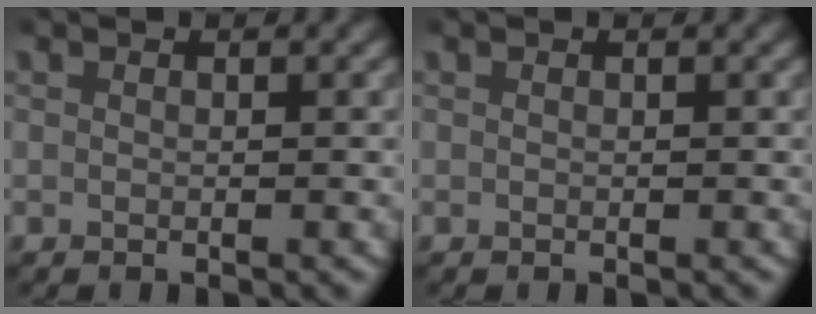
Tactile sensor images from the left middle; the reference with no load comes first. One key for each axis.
{"total": 0.0}